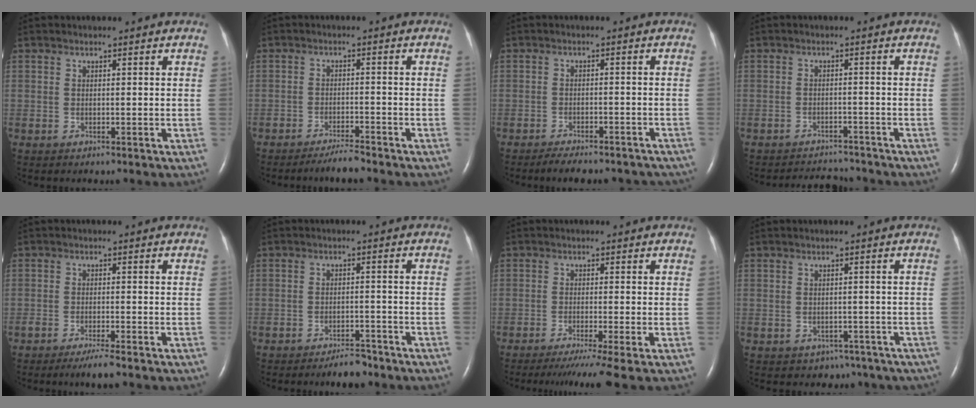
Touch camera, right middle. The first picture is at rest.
{"total": 3.3, "force": [-3.0, 0.0, 1.3], "torque": [-0.026, -0.011, -0.053]}
{"total": 11.2, "force": [-10.0, 2.9, 4.0], "torque": [-0.057, 0.004, -0.116]}
{"total": 4.8, "force": [-4.7, 0.8, -0.3], "torque": [-0.002, 0.002, -0.068]}
{"total": 3.3, "force": [-2.5, -0.1, 2.2], "torque": [-0.042, -0.008, -0.046]}
{"total": 4.0, "force": [-3.4, 1.2, 1.8], "torque": [-0.029, 0.000, -0.051]}
{"total": 6.9, "force": [-5.3, -1.3, 4.3], "torque": [-0.058, -0.024, -0.083]}
{"total": 5.2, "force": [-3.6, 3.6, 0.9], "torque": [-0.010, 0.015, -0.033]}